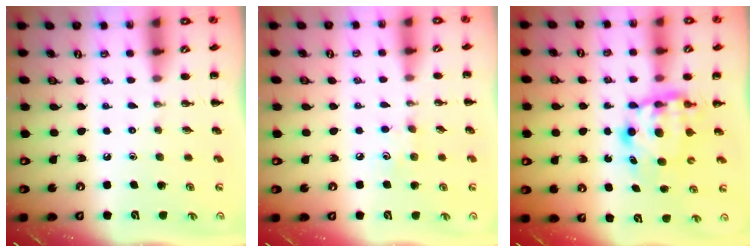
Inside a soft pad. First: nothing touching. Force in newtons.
{"total": 5.7, "press": 5.4, "slide": 1.8}
{"total": 6.5, "press": 6.4, "slide": 0.9}